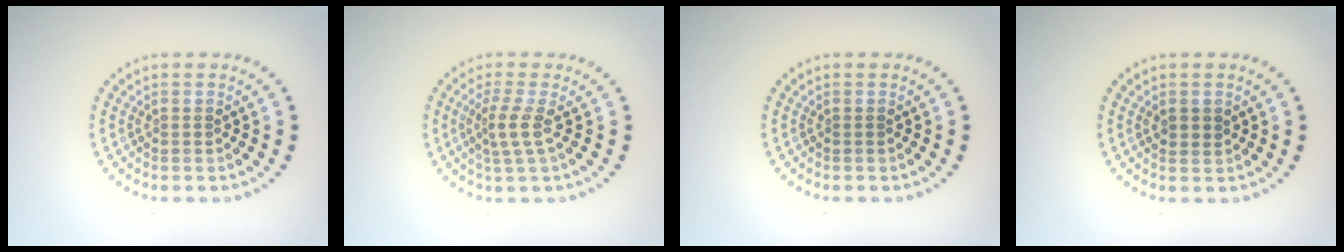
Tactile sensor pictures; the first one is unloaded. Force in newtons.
{"total": 2.3, "press": 1.6, "slide": 1.6}
{"total": 0.0}
{"total": 1.2, "press": 1.1, "slide": 0.4}